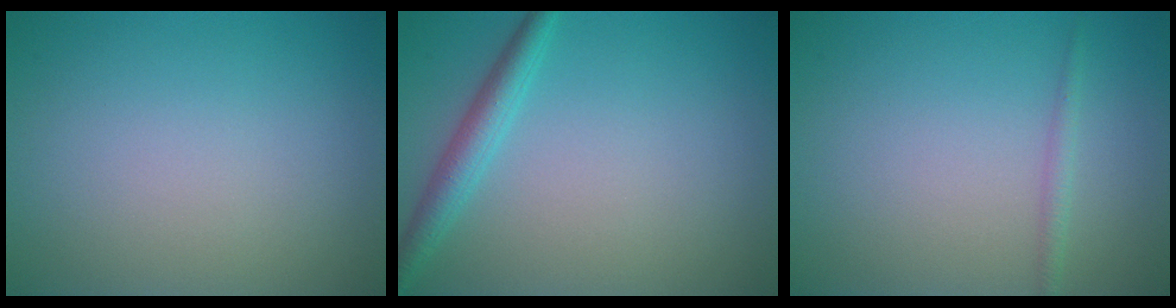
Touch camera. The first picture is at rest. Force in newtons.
{"total": 2.6, "press": 2.6, "slide": 0.1}
{"total": 1.1, "press": 1.1, "slide": 0.1}